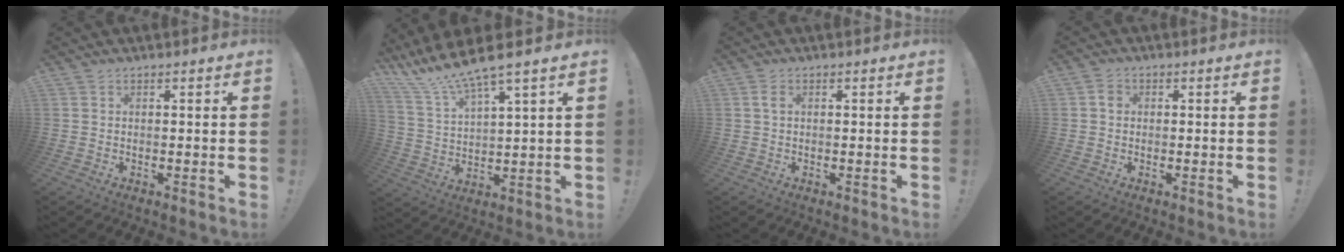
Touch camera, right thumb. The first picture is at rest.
{"total": 10.5, "force": [9.2, 0.4, 5.2], "torque": [-0.119, -0.061, 0.160]}
{"total": 1.9, "force": [0.5, 1.3, 1.2], "torque": [-0.021, 0.003, 0.008]}
{"total": 2.7, "force": [-0.2, 2.4, 1.2], "torque": [-0.008, 0.003, -0.007]}